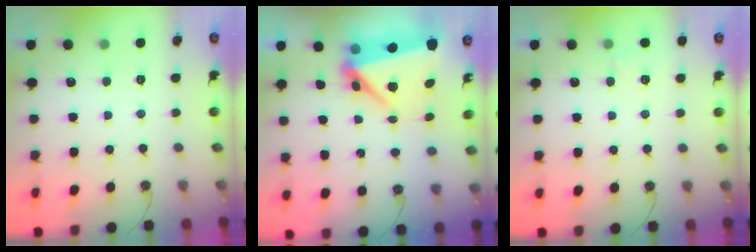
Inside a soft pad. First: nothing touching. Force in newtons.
{"total": 11.2, "press": 7.8, "slide": 8.0}
{"total": 4.4, "press": 3.7, "slide": 2.5}